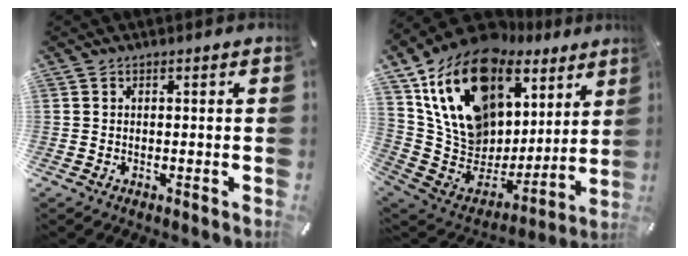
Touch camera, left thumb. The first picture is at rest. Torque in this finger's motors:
{"motor_torque": [3.94, 1.07, 1.59, -1.18, 1.05]}